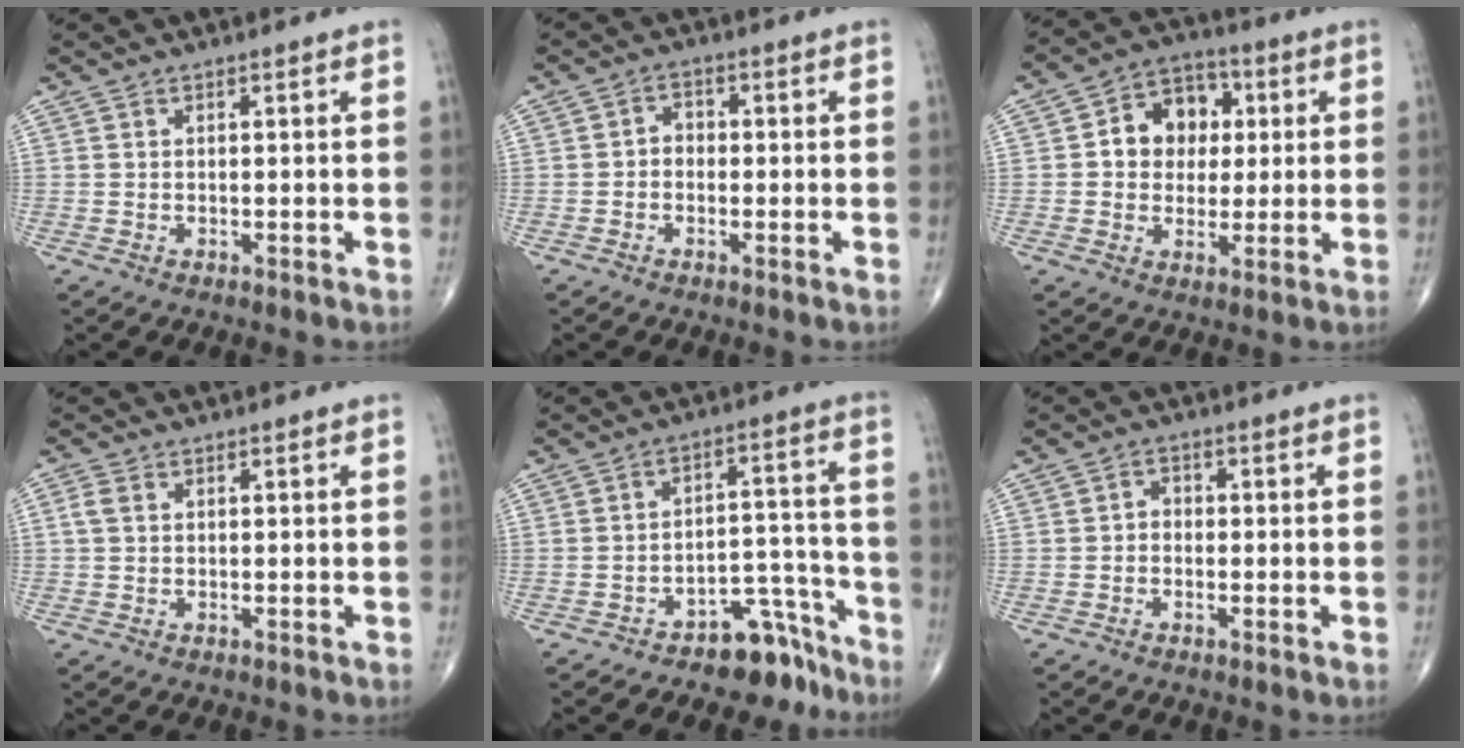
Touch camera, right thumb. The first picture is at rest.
{"total": 2.5, "force": [-0.5, 2.0, 1.4], "torque": [-0.005, 0.014, -0.019]}
{"total": 10.9, "force": [1.7, 8.8, 6.2], "torque": [-0.046, 0.014, 0.018]}
{"total": 2.1, "force": [0.4, 1.5, 1.4], "torque": [-0.037, 0.007, 0.008]}
{"total": 8.4, "force": [-6.8, 4.1, 2.7], "torque": [0.000, 0.101, -0.106]}
{"total": 2.0, "force": [-0.4, 1.6, 1.1], "torque": [-0.003, 0.011, -0.016]}